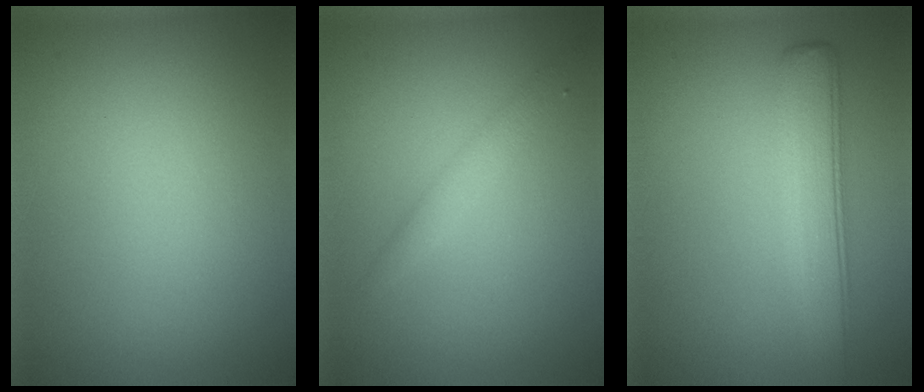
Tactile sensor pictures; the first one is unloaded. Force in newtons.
{"total": 1.7, "press": 1.7, "slide": 0.0}
{"total": 4.5, "press": 4.5, "slide": 0.3}